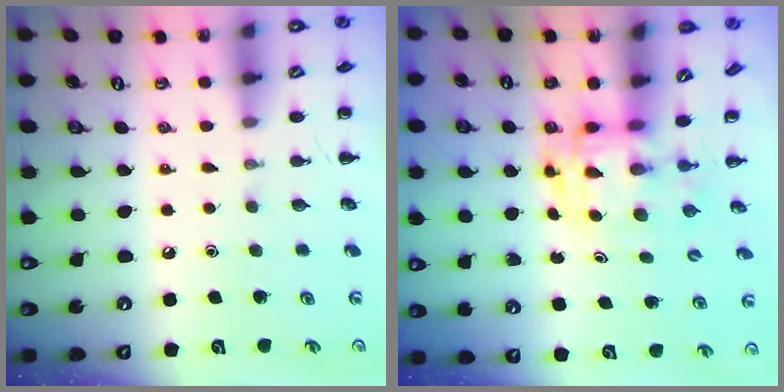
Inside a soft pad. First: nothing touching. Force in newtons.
{"total": 2.9, "press": 2.9, "slide": 0.6}